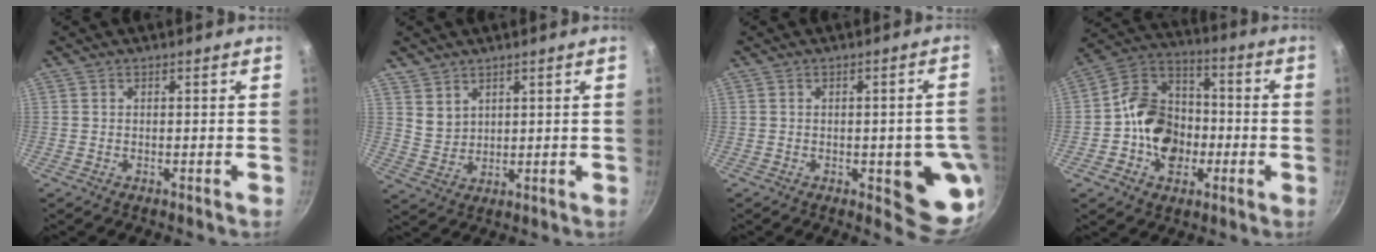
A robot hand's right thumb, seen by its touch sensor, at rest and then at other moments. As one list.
[{"total": 4.1, "force": [2.7, 3.0, 1.0], "torque": [0.002, -0.007, 0.059]}, {"total": 11.4, "force": [-2.3, 4.2, 10.3], "torque": [-0.070, 0.004, -0.024]}, {"total": 15.3, "force": [-2.8, 12.3, 8.7], "torque": [-0.117, 0.038, -0.064]}]